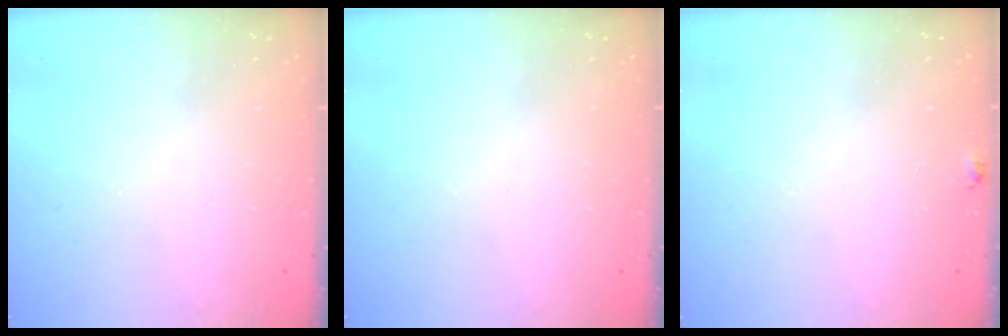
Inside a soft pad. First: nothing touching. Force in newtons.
{"total": 0.0}
{"total": 4.9, "press": 4.9, "slide": 0.4}